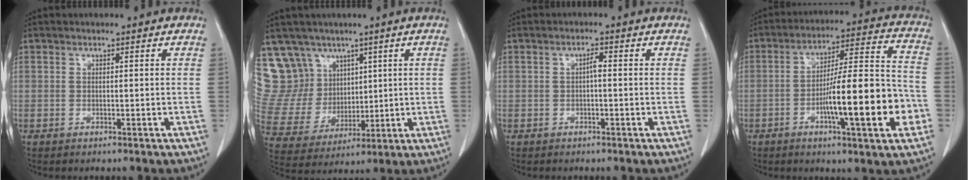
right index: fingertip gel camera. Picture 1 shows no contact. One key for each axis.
{"total": 13.7, "fx": 8.6, "fy": 10.4, "fz": 2.3, "tx": -0.071, "ty": 0.050, "tz": 0.195}
{"total": 1.4, "fx": -0.1, "fy": 0.3, "fz": 1.3, "tx": -0.024, "ty": 0.004, "tz": -0.001}
{"total": 18.0, "fx": -5.2, "fy": 1.9, "fz": 17.1, "tx": -0.261, "ty": 0.009, "tz": -0.077}